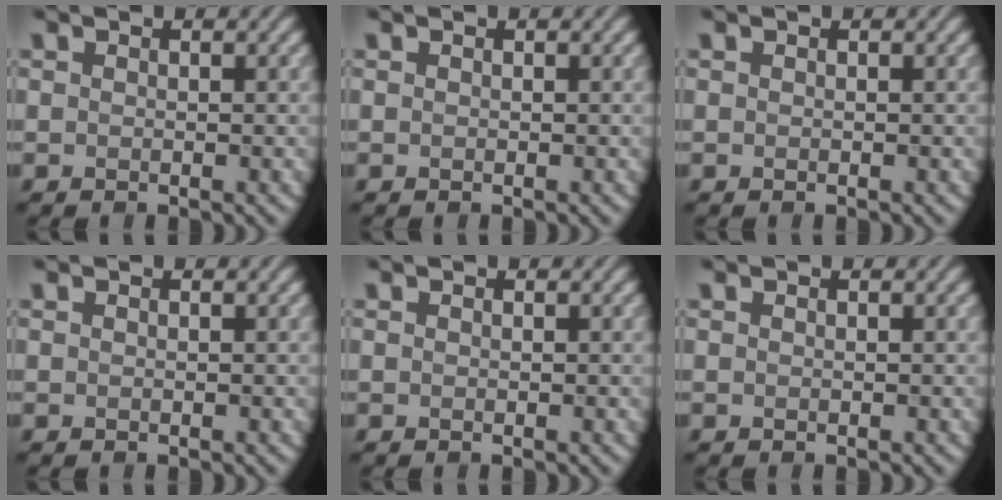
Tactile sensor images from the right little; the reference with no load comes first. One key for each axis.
{"total": 0.0}
{"total": 0.0}
{"total": 0.0}
{"total": 0.0}
{"total": 0.0}